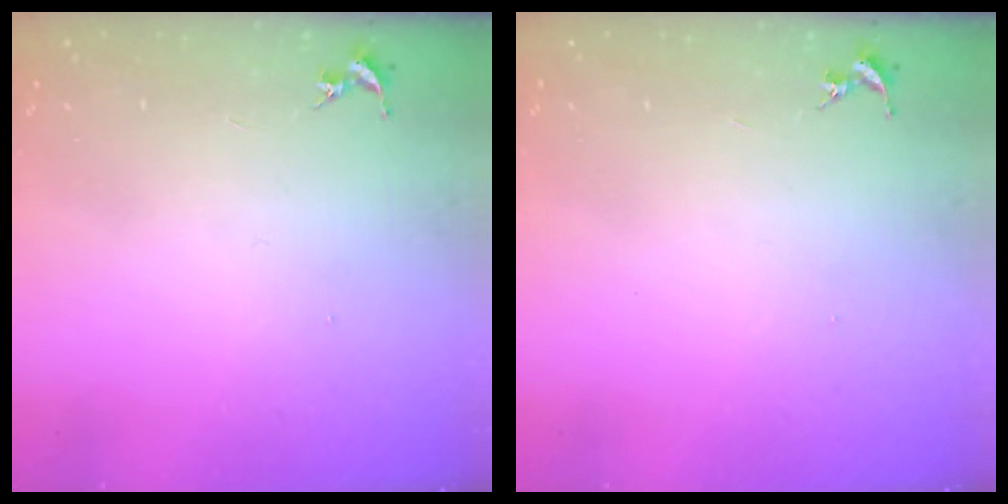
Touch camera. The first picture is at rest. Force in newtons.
{"total": 0.0}